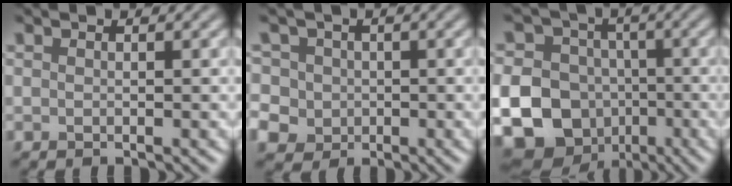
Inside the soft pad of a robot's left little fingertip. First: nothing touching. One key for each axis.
{"total": 7.4, "fx": 0.0, "fy": 6.9, "fz": 2.8, "tx": -0.052, "ty": 0.021, "tz": -0.036}
{"total": 20.6, "fx": -5.5, "fy": 18.7, "fz": 6.4, "tx": -0.171, "ty": -0.044, "tz": -0.125}